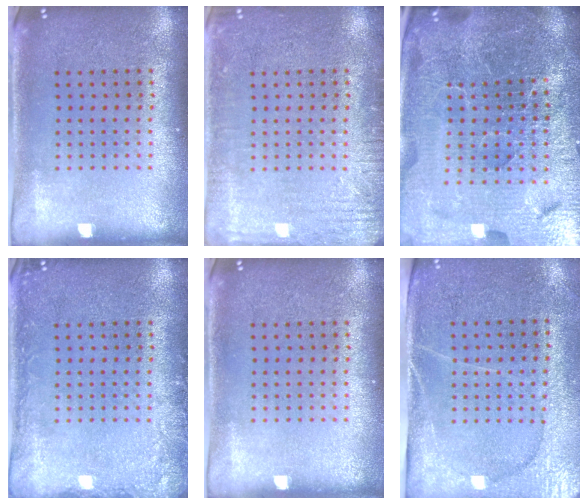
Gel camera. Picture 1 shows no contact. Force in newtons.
{"total": 2.8, "press": 2.8, "slide": 0.4}
{"total": 6.7, "press": 5.8, "slide": 3.3}
{"total": 1.7, "press": 1.7, "slide": 0.3}
{"total": 0.0}
{"total": 3.0, "press": 2.8, "slide": 1.1}